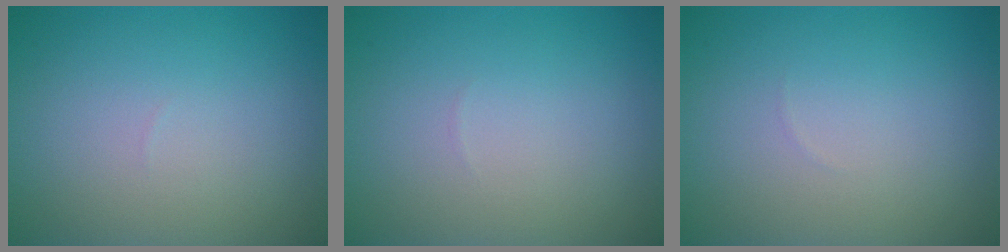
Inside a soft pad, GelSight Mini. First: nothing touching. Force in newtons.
{"total": 0.0}
{"total": 0.0}